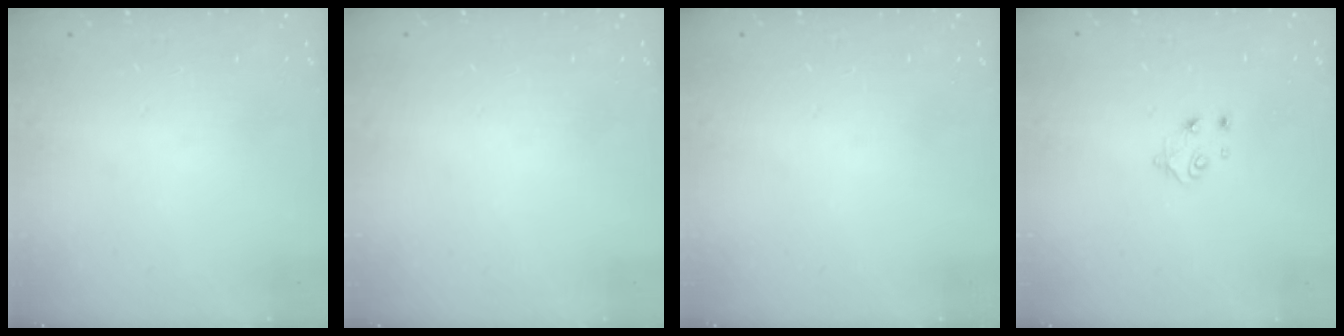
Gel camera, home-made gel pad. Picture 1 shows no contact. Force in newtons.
{"total": 0.0}
{"total": 0.0}
{"total": 4.9, "press": 4.9, "slide": 0.5}